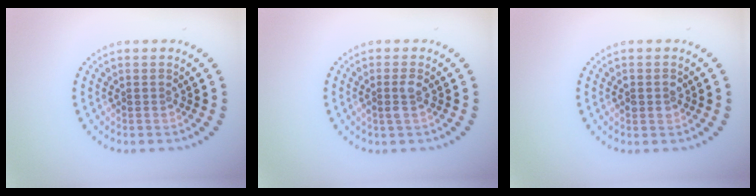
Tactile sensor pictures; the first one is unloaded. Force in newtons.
{"total": 1.2, "press": 1.1, "slide": 0.4}
{"total": 1.4, "press": 1.4, "slide": 0.1}